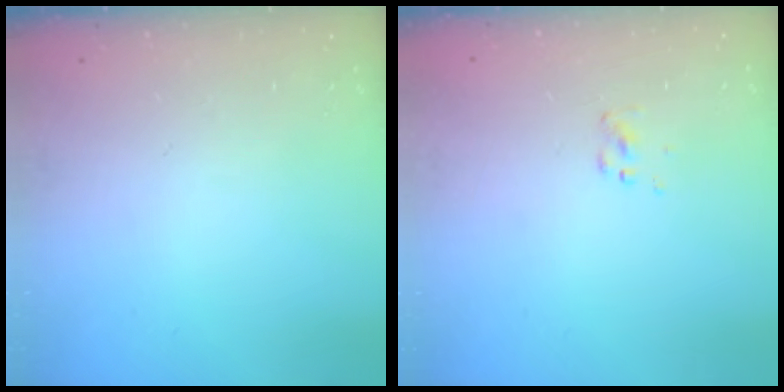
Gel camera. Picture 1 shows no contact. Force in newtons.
{"total": 1.5, "press": 1.5, "slide": 0.2}